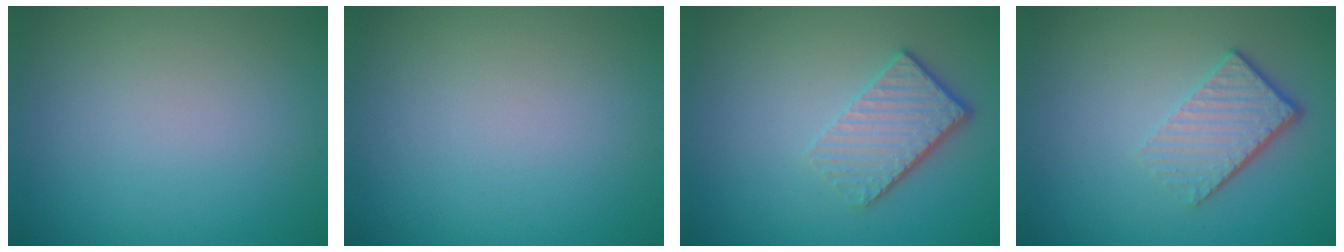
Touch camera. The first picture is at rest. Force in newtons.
{"total": 0.0}
{"total": 4.2, "press": 3.0, "slide": 3.0}
{"total": 4.2, "press": 2.8, "slide": 3.1}